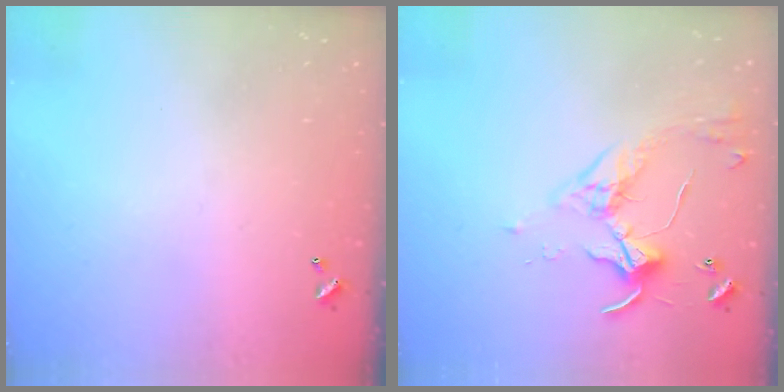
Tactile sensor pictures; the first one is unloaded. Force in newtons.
{"total": 3.6, "press": 3.5, "slide": 0.7}